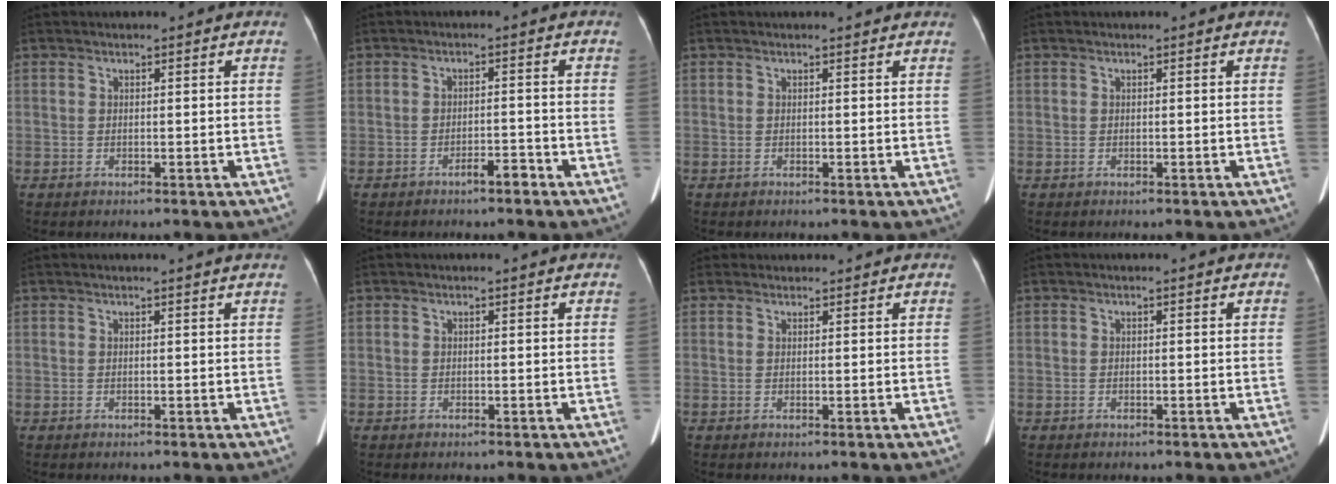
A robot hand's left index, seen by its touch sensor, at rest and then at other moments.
{"total": 2.3, "force": [-1.9, 0.3, 1.2], "torque": [-0.021, -0.001, -0.030]}
{"total": 2.0, "force": [1.9, 0.4, 0.3], "torque": [-0.015, 0.015, 0.016]}
{"total": 0.0}
{"total": 3.2, "force": [2.9, -0.6, 1.1], "torque": [-0.017, 0.008, 0.028]}
{"total": 1.5, "force": [1.4, 0.1, 0.4], "torque": [-0.013, 0.013, 0.015]}
{"total": 2.4, "force": [2.3, 0.6, -0.1], "torque": [-0.004, 0.015, 0.034]}
{"total": 0.7, "force": [0.7, 0.3, 0.1], "torque": [-0.013, 0.014, 0.004]}